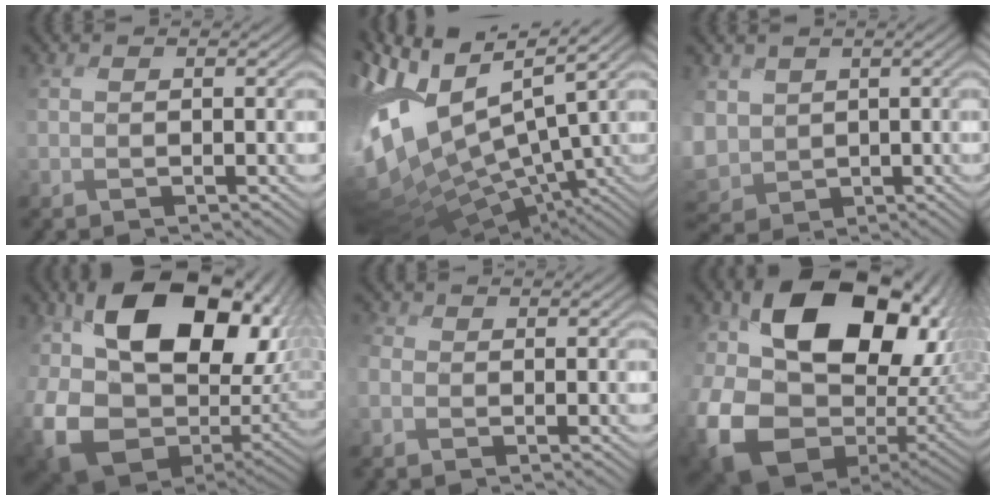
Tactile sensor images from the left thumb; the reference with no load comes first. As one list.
[{"total": 14.6, "force": [0.5, 6.6, 13.0], "torque": [-0.274, -0.012, 0.027]}, {"total": 6.3, "force": [-0.3, 5.2, 3.5], "torque": [-0.123, -0.010, -0.023]}, {"total": 18.3, "force": [2.2, 12.6, 13.1], "torque": [-0.280, -0.018, 0.056]}, {"total": 2.3, "force": [-0.9, 2.0, 0.8], "torque": [-0.044, -0.002, -0.014]}, {"total": 19.9, "force": [0.9, 14.6, 13.6], "torque": [-0.306, -0.035, 0.044]}]